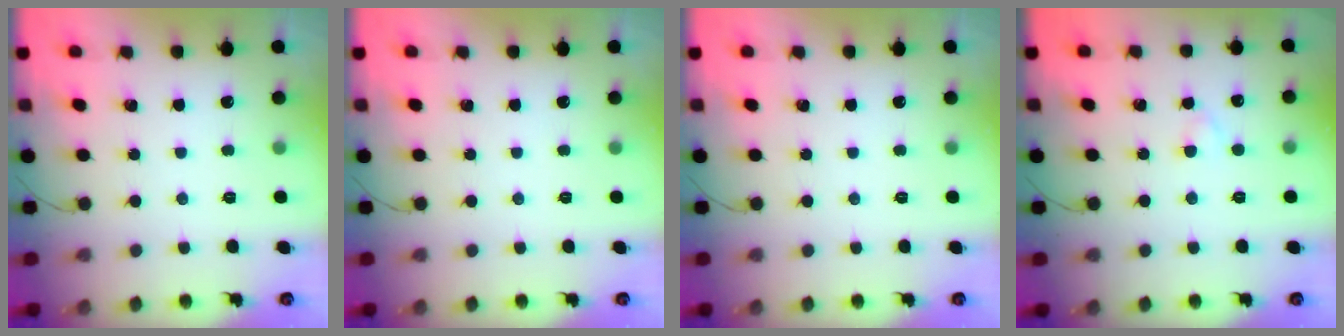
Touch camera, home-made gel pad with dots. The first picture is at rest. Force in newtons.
{"total": 0.0}
{"total": 0.0}
{"total": 1.8, "press": 1.6, "slide": 0.9}